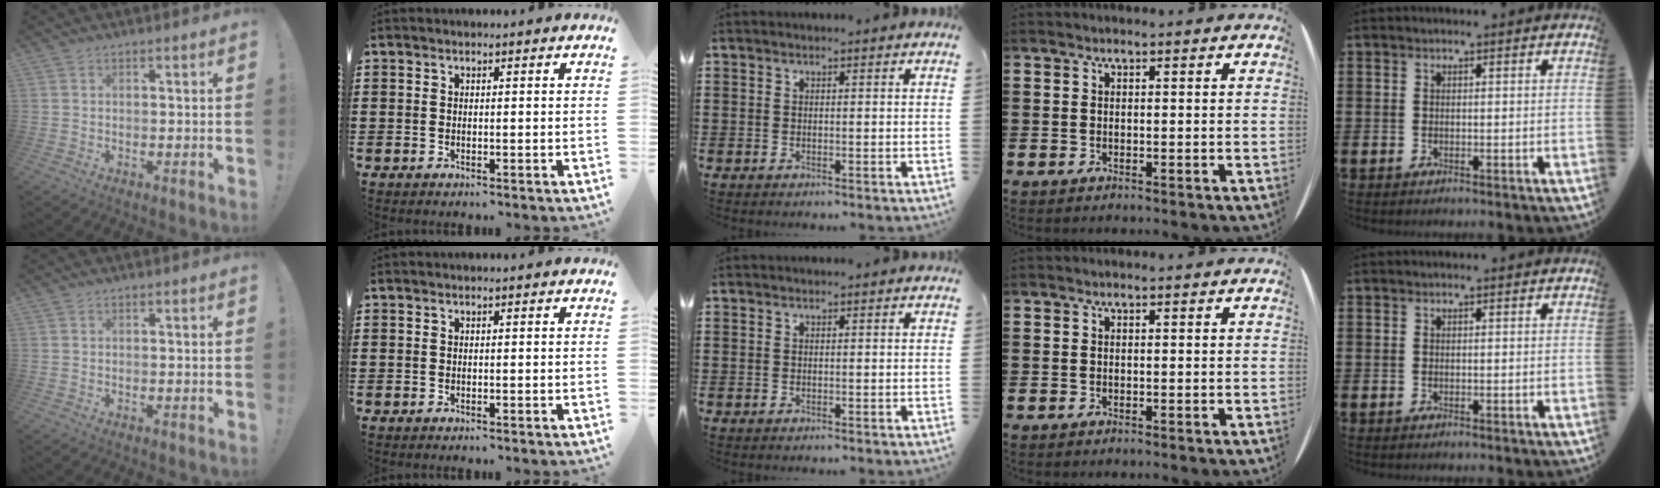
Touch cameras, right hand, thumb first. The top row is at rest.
{}